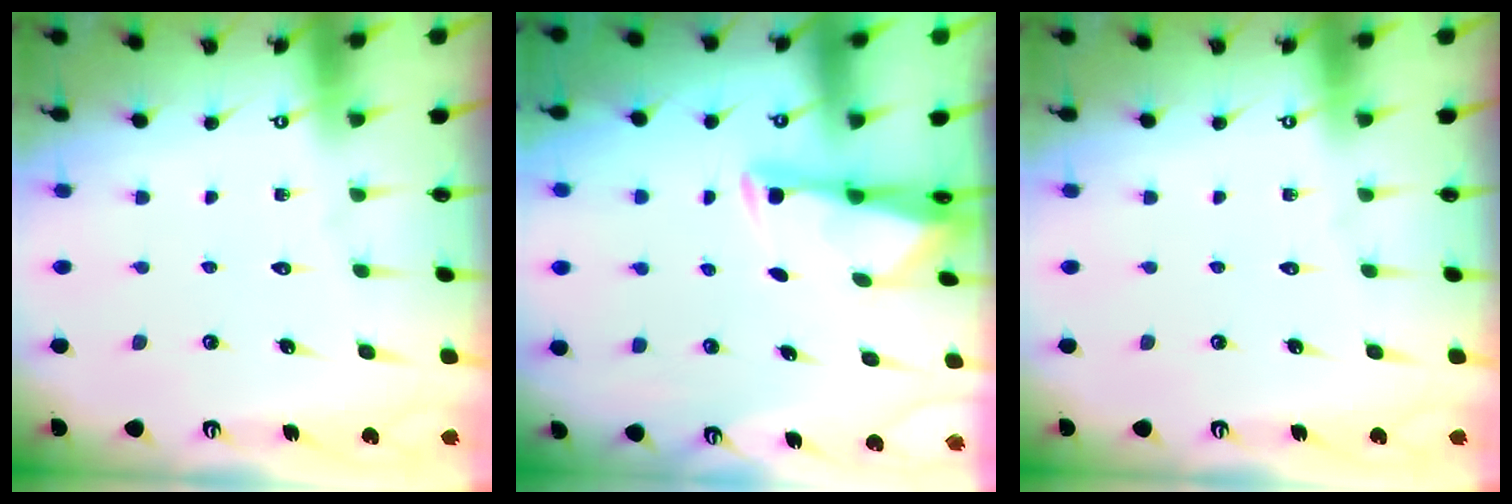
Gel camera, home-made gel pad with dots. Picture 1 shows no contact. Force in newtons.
{"total": 2.9, "press": 2.9, "slide": 0.4}
{"total": 0.0}